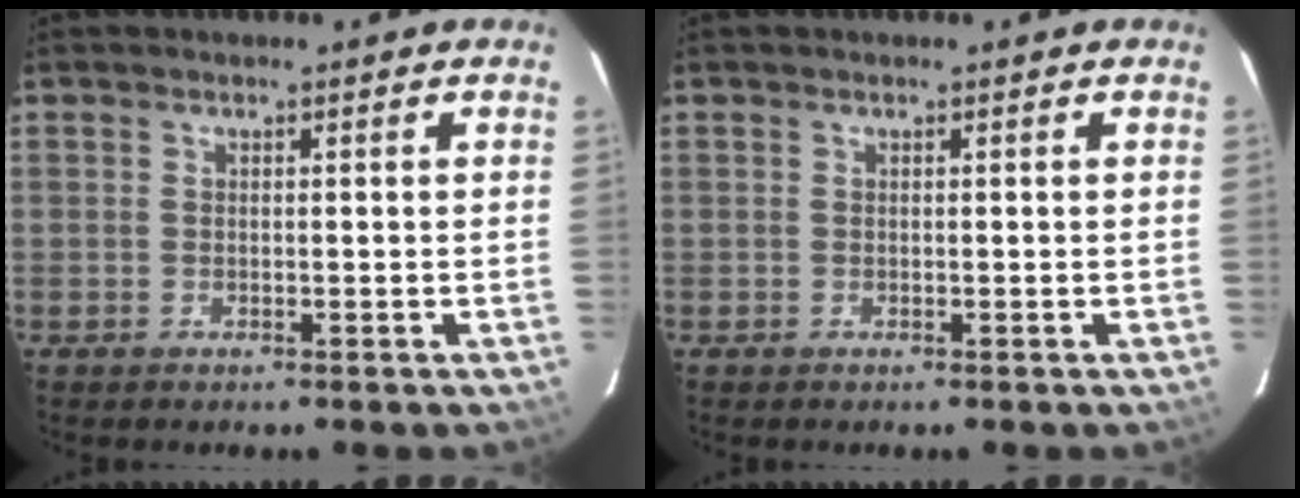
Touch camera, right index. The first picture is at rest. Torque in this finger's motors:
{"motor_torque": [0.00, 0.00, 0.00, 0.00]}